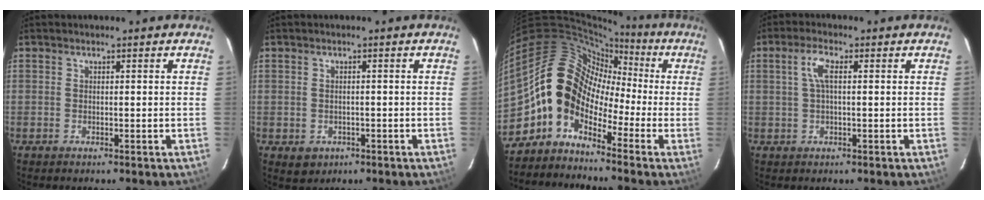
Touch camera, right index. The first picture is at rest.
{"total": 3.1, "force": [-1.0, 2.7, 1.0], "torque": [-0.024, -0.001, -0.002]}
{"total": 10.7, "force": [-4.2, 8.4, 5.0], "torque": [-0.085, 0.035, -0.104]}
{"total": 3.7, "force": [0.7, 1.0, 3.5], "torque": [-0.072, 0.007, 0.013]}